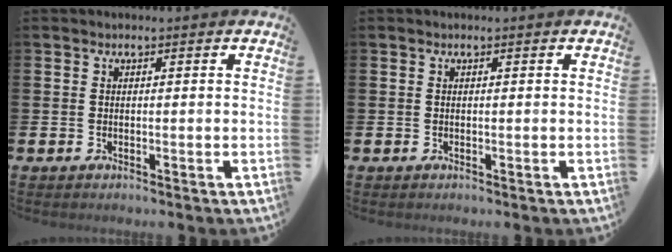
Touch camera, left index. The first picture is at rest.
{"total": 0.0}